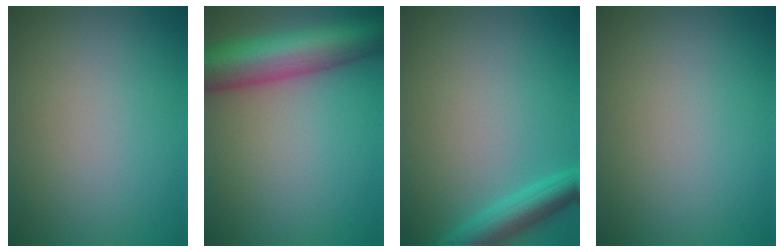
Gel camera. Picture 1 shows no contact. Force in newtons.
{"total": 10.1, "press": 10.1, "slide": 0.3}
{"total": 3.4, "press": 3.4, "slide": 0.2}
{"total": 0.0}